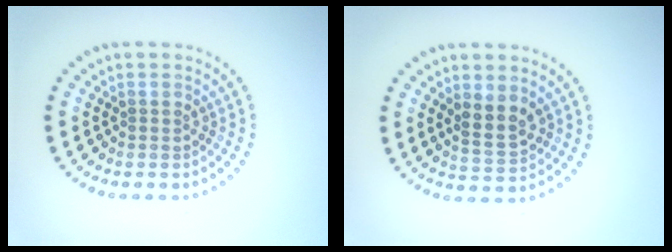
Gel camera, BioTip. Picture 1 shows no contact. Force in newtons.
{"total": 2.7, "press": 2.5, "slide": 0.8}